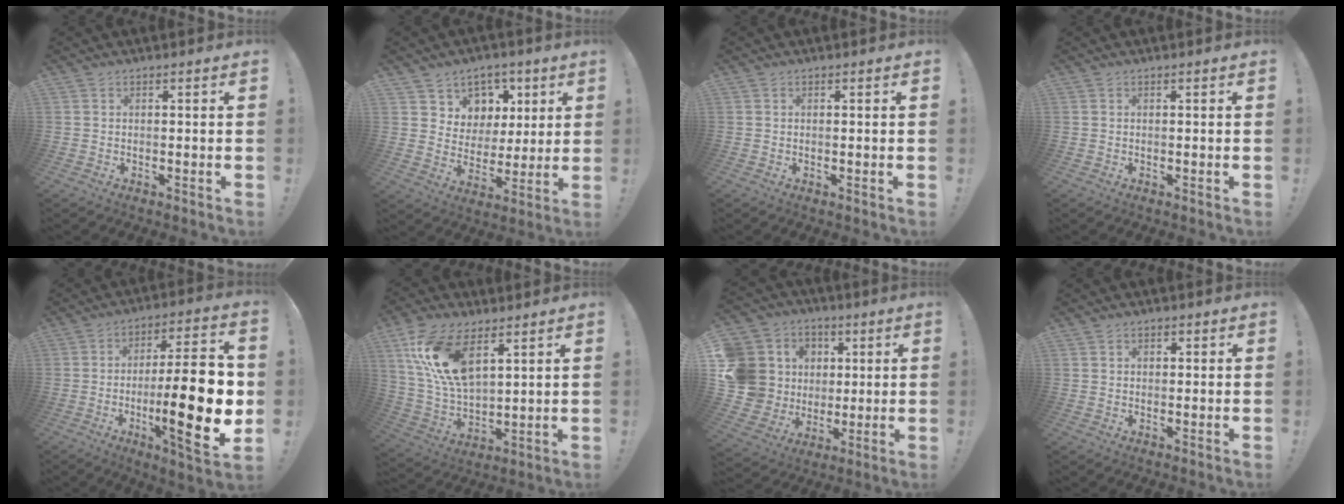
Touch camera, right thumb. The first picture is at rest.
{"total": 8.9, "force": [4.4, 7.7, 0.4], "torque": [-0.008, -0.040, 0.099]}
{"total": 0.0}
{"total": 0.0}
{"total": 24.6, "force": [-3.9, 6.2, 23.5], "torque": [-0.365, 0.010, -0.057]}
{"total": 16.8, "force": [8.4, 8.6, 11.7], "torque": [-0.252, -0.033, 0.154]}
{"total": 16.3, "force": [2.5, 14.9, 6.1], "torque": [-0.130, -0.002, 0.082]}
{"total": 1.0, "force": [0.4, 0.9, 0.3], "torque": [-0.002, 0.001, 0.007]}